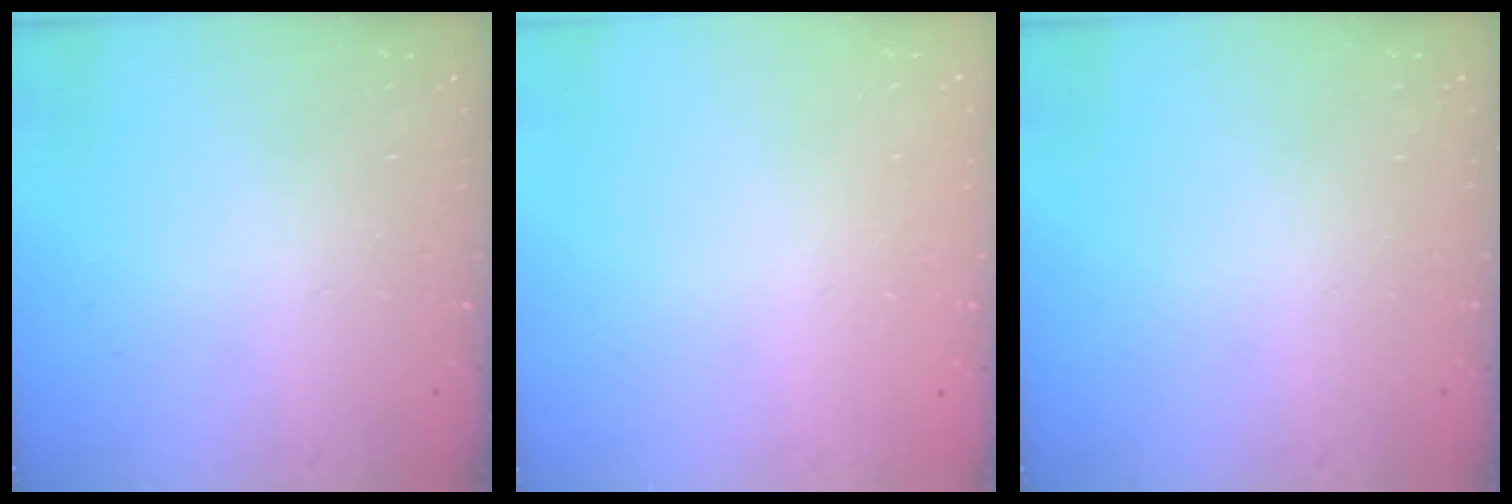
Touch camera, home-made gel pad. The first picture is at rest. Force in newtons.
{"total": 0.0}
{"total": 0.0}